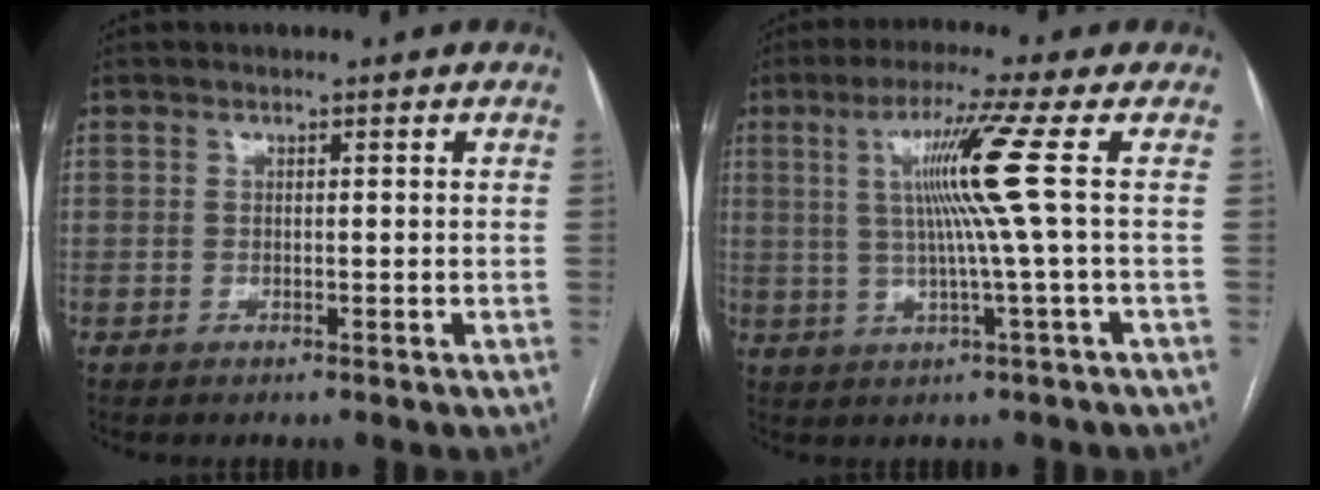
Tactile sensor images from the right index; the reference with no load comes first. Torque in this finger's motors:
{"motor_torque": [0.96, 0.12, 0.40, 0.15]}